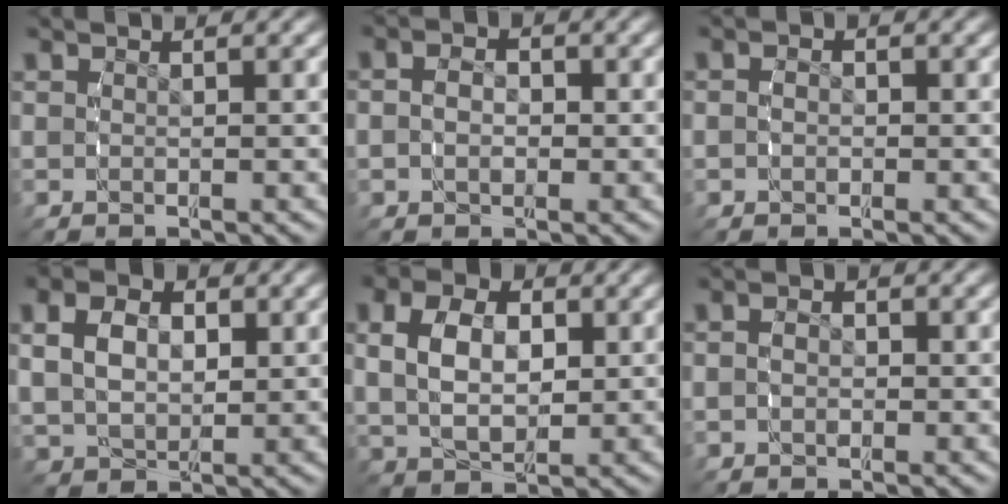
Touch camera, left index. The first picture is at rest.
{"total": 2.5, "force": [-0.3, 1.8, 1.7], "torque": [-0.046, -0.011, -0.001]}
{"total": 1.0, "force": [-0.4, 0.7, 0.6], "torque": [-0.018, -0.005, -0.005]}
{"total": 5.3, "force": [1.0, 3.9, 3.4], "torque": [-0.071, -0.021, 0.033]}
{"total": 6.4, "force": [0.8, 4.4, 4.5], "torque": [-0.085, -0.014, 0.025]}
{"total": 1.7, "force": [-0.4, 1.3, 1.0], "torque": [-0.029, -0.007, -0.007]}